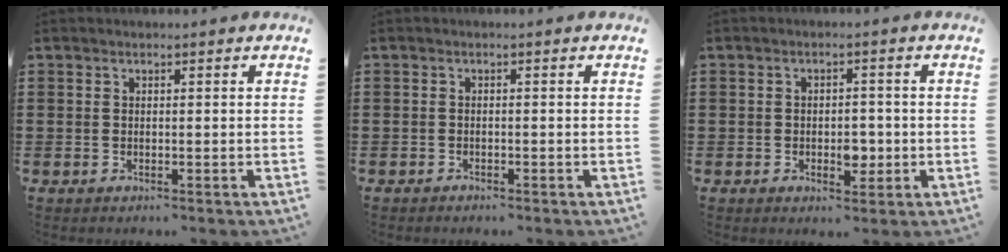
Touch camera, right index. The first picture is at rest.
{"total": 0.7, "force": [-0.6, 0.2, 0.1], "torque": [-0.004, -0.002, -0.013]}
{"total": 3.6, "force": [-0.9, 2.2, 2.7], "torque": [-0.042, 0.001, -0.018]}